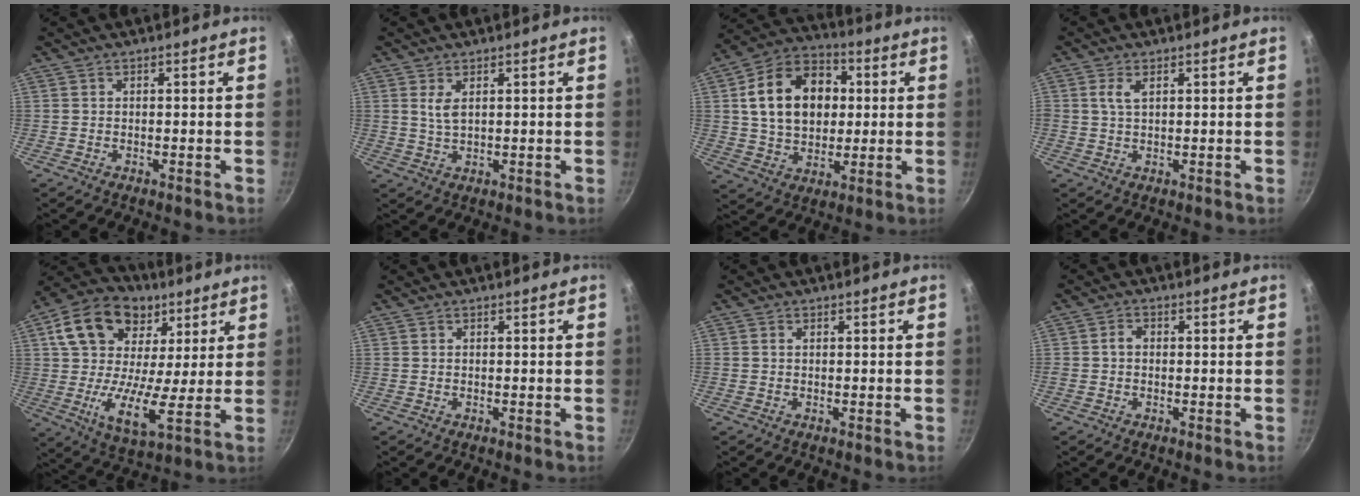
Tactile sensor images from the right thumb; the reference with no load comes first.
{"total": 2.9, "force": [1.1, 1.2, 2.4], "torque": [-0.046, -0.011, 0.025]}
{"total": 17.9, "force": [2.9, 13.0, 11.9], "torque": [-0.168, 0.018, 0.044]}
{"total": 2.7, "force": [1.0, 1.4, 2.1], "torque": [-0.042, -0.002, 0.020]}
{"total": 19.6, "force": [6.9, 13.0, 13.0], "torque": [-0.212, -0.011, 0.103]}
{"total": 0.0}
{"total": 1.1, "force": [0.4, 0.6, 0.9], "torque": [-0.016, 0.001, 0.007]}
{"total": 1.9, "force": [-0.1, 1.6, 1.2], "torque": [-0.017, 0.009, -0.004]}